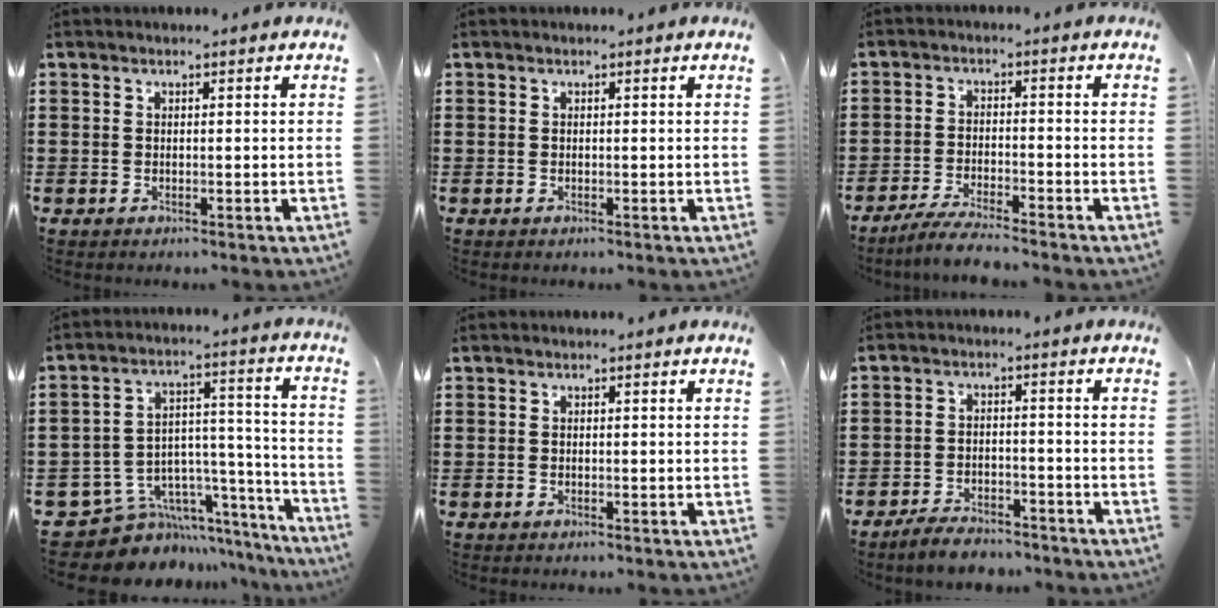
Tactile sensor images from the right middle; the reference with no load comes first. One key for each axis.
{"total": 0.0}
{"total": 4.3, "fx": -4.0, "fy": 0.0, "fz": 1.7, "tx": -0.036, "ty": -0.006, "tz": -0.078}
{"total": 8.1, "fx": -5.9, "fy": 5.4, "fz": 1.6, "tx": -0.043, "ty": 0.002, "tz": -0.102}
{"total": 0.0}
{"total": 3.8, "fx": -3.6, "fy": 0.7, "fz": 0.9, "tx": -0.023, "ty": 0.007, "tz": -0.076}